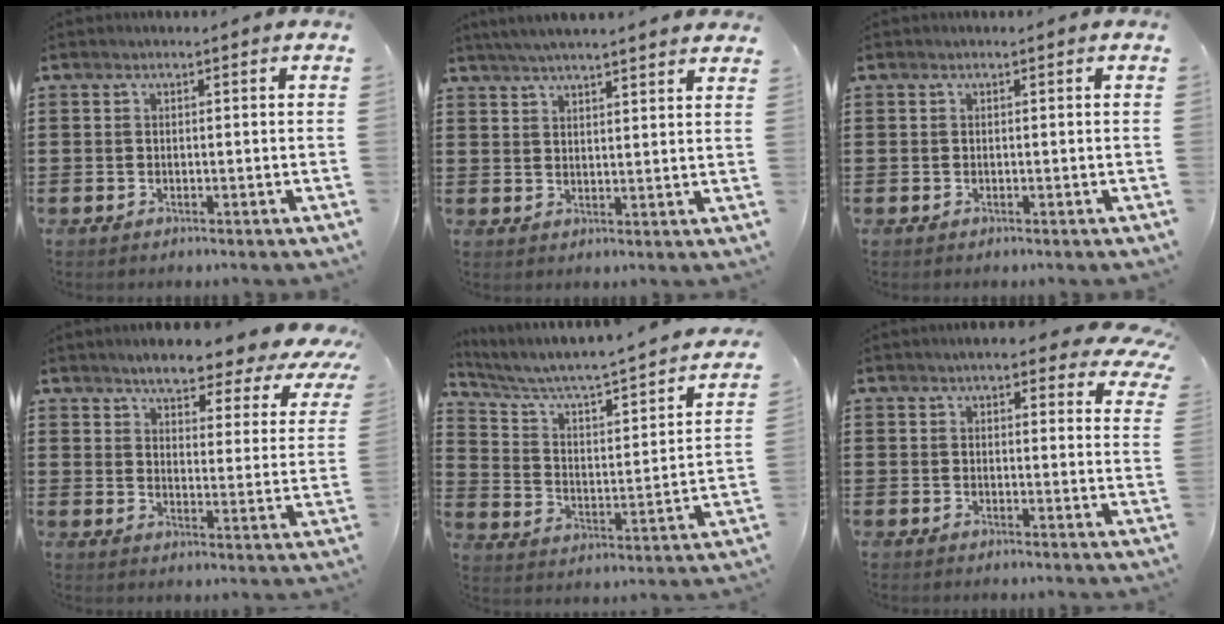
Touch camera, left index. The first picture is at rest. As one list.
[{"total": 3.9, "force": [3.7, -0.5, 1.1], "torque": [-0.032, -0.010, 0.067]}, {"total": 0.0}, {"total": 5.9, "force": [5.5, 0.7, 2.2], "torque": [-0.054, -0.037, 0.089]}, {"total": 3.2, "force": [2.2, 0.7, 2.2], "torque": [-0.061, -0.032, 0.022]}, {"total": 5.2, "force": [4.4, 0.8, 2.7], "torque": [-0.049, -0.011, 0.077]}]